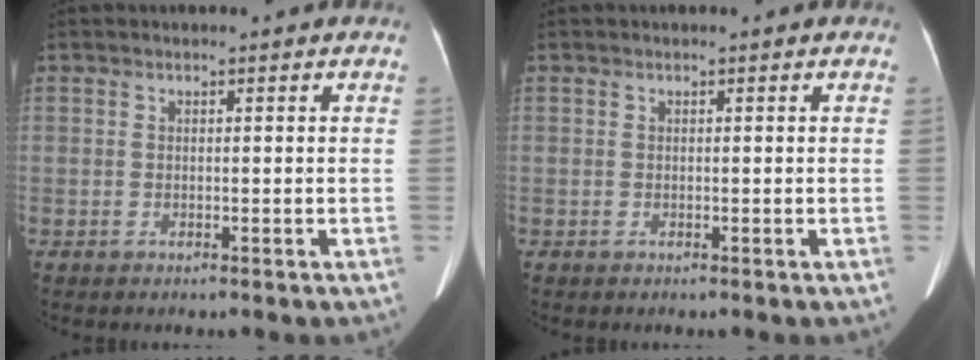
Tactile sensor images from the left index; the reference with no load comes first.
{"total": 0.0}